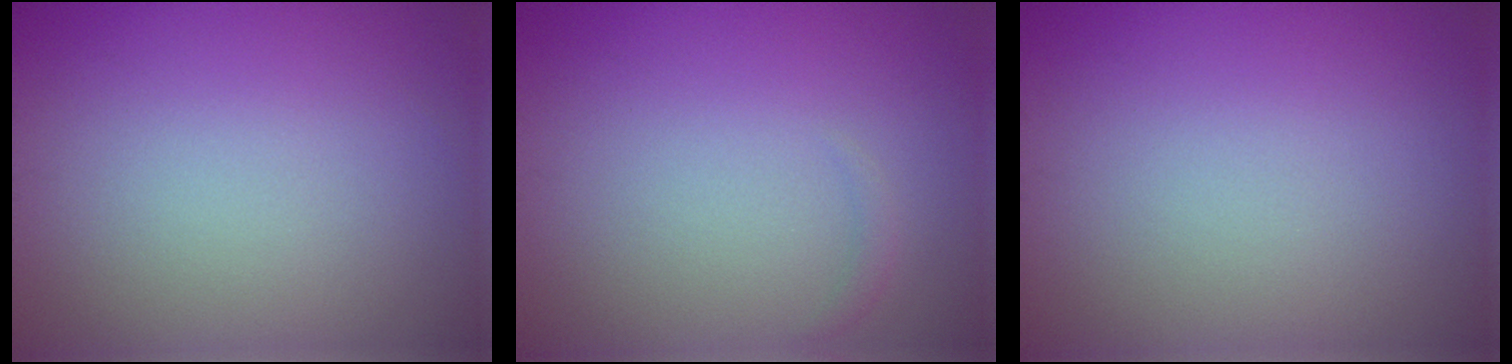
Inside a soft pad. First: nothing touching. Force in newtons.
{"total": 0.7, "press": 0.7, "slide": 0.2}
{"total": 0.0}